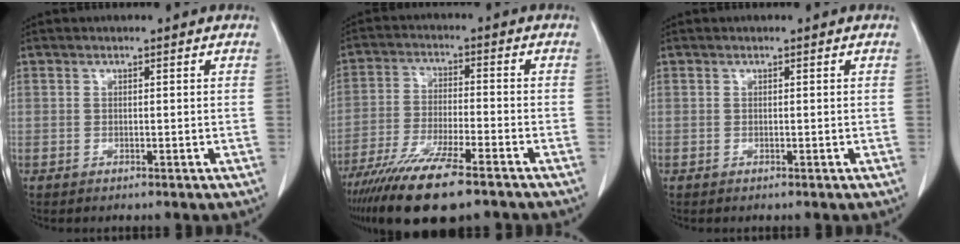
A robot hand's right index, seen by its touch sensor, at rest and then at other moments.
{"total": 14.6, "force": [-10.7, 2.1, 9.7], "torque": [-0.190, -0.042, -0.185]}
{"total": 0.0}